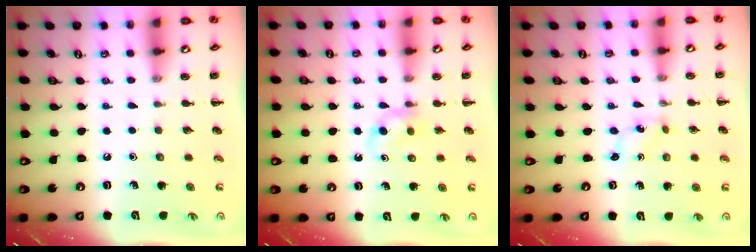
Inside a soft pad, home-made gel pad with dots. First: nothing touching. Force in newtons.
{"total": 2.5, "press": 2.3, "slide": 1.1}
{"total": 0.0}